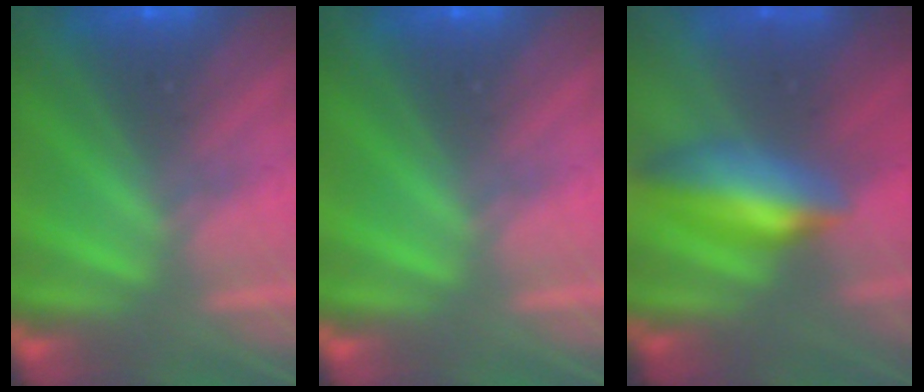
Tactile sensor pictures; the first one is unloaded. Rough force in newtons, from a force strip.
{"total": 0.0}
{"total": 12.7}